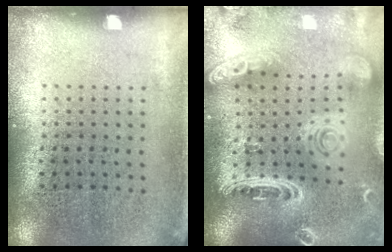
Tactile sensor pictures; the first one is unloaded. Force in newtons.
{"total": 2.7, "press": 2.3, "slide": 1.3}